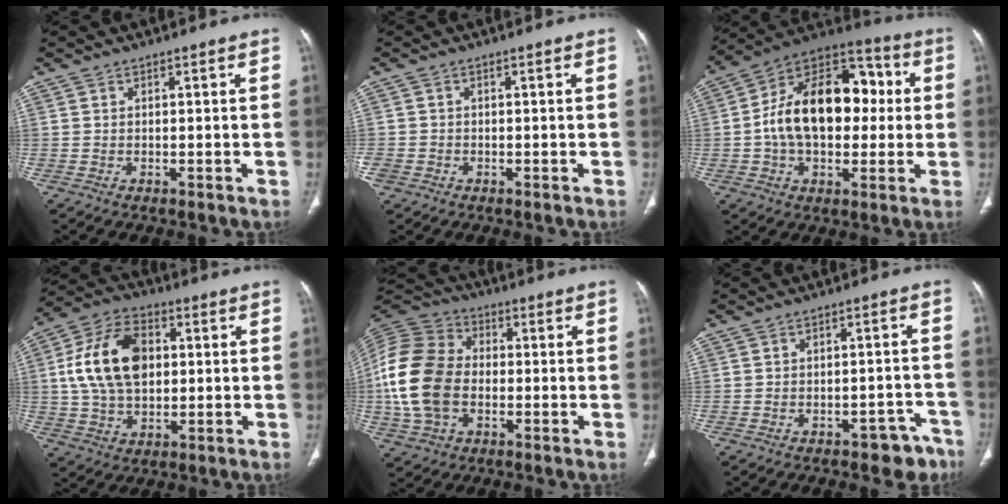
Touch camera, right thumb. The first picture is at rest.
{"total": 2.4, "force": [-0.9, 2.0, 0.8], "torque": [-0.018, 0.005, -0.016]}
{"total": 22.1, "force": [1.0, 14.0, 17.0], "torque": [-0.247, 0.034, 0.012]}
{"total": 15.8, "force": [2.2, 10.3, 11.8], "torque": [-0.200, 0.012, 0.038]}
{"total": 18.1, "force": [-1.8, 12.9, 12.6], "torque": [-0.259, 0.021, -0.035]}
{"total": 6.3, "force": [-4.4, 3.3, 3.0], "torque": [-0.011, 0.038, -0.054]}